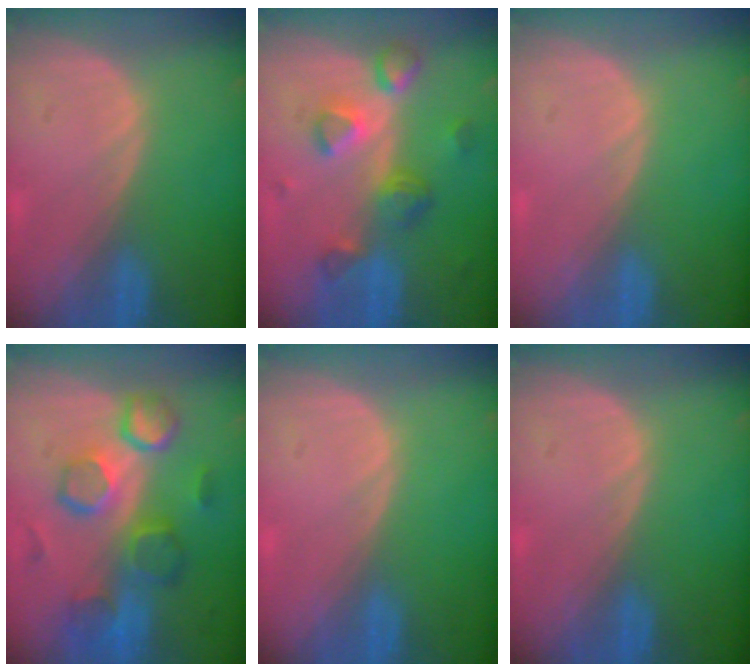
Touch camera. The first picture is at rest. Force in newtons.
{"total": 7.7, "press": 6.7, "slide": 3.7}
{"total": 0.0}
{"total": 10.4, "press": 9.3, "slide": 4.8}
{"total": 0.0}
{"total": 0.0}